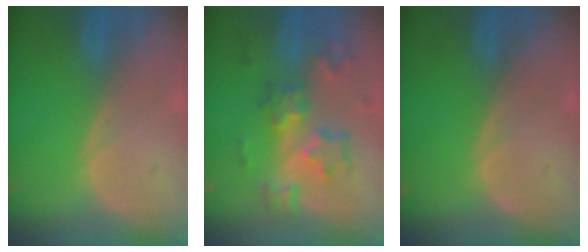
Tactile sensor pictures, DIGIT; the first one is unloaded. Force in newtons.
{"total": 8.6, "press": 7.5, "slide": 4.1}
{"total": 0.0}